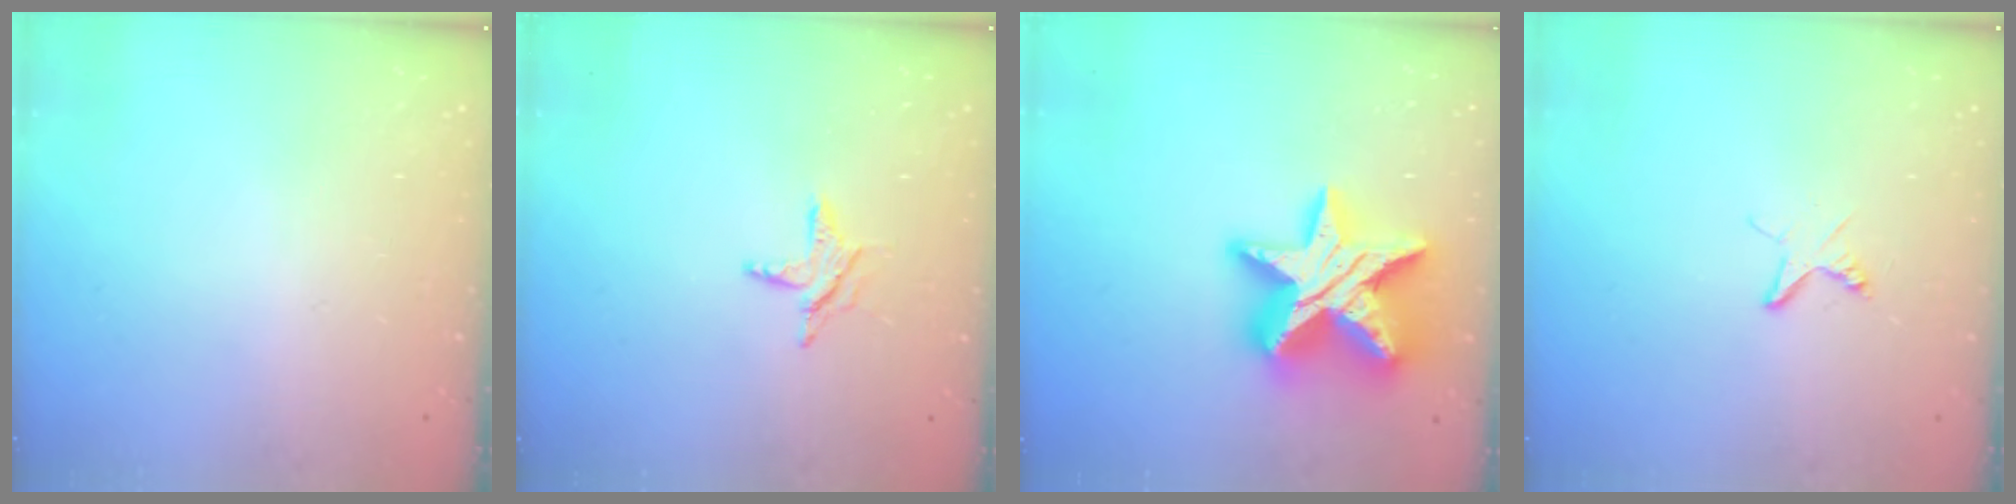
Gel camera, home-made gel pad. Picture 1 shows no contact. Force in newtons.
{"total": 6.0, "press": 6.0, "slide": 0.3}
{"total": 24.8, "press": 24.8, "slide": 1.7}
{"total": 3.9, "press": 3.9, "slide": 0.4}